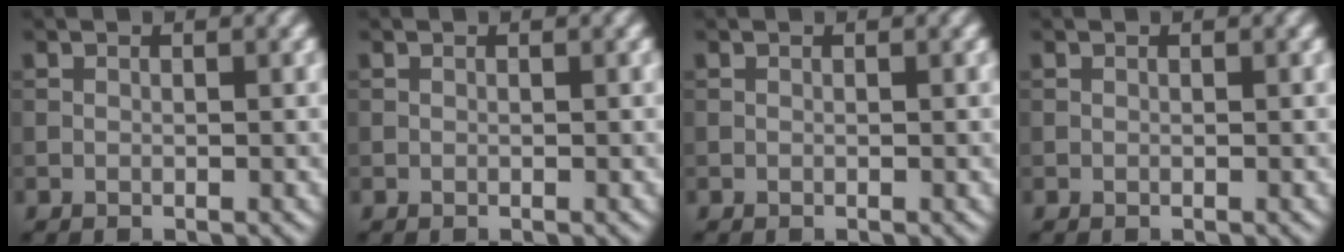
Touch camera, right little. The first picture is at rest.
{"total": 0.0}
{"total": 0.0}
{"total": 0.0}